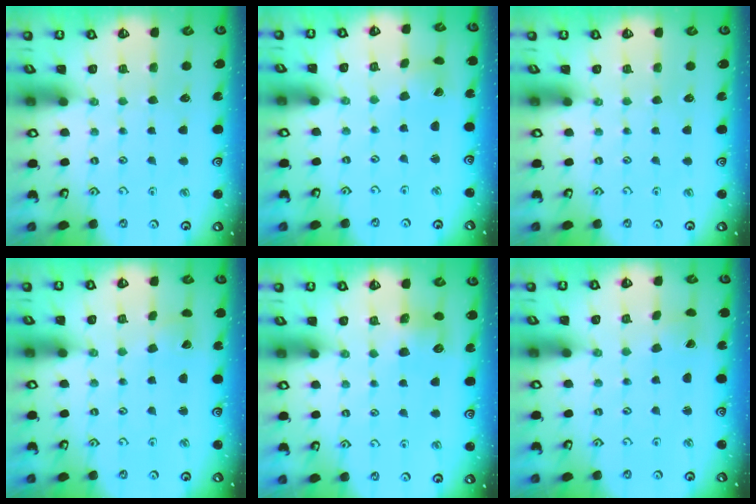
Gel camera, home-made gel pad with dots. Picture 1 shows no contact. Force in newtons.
{"total": 2.1, "press": 2.1, "slide": 0.3}
{"total": 0.0}
{"total": 2.6, "press": 2.5, "slide": 0.3}
{"total": 6.6, "press": 6.6, "slide": 0.8}
{"total": 1.0, "press": 1.0, "slide": 0.1}